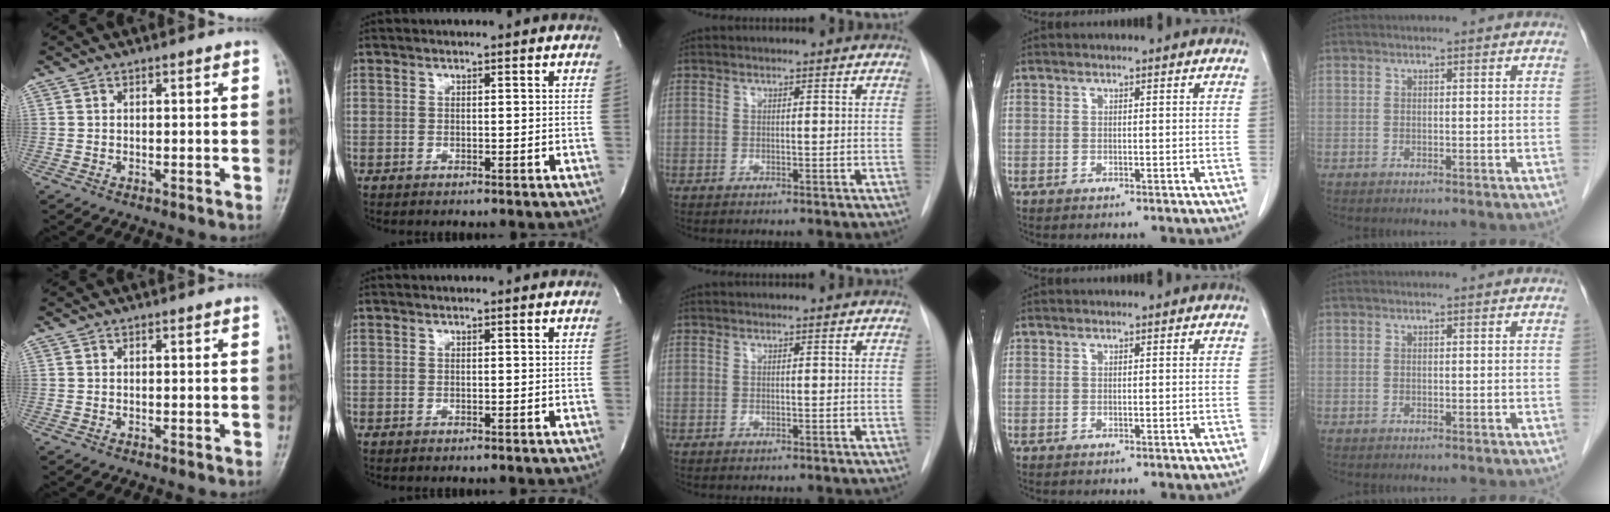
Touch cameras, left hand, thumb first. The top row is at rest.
{}